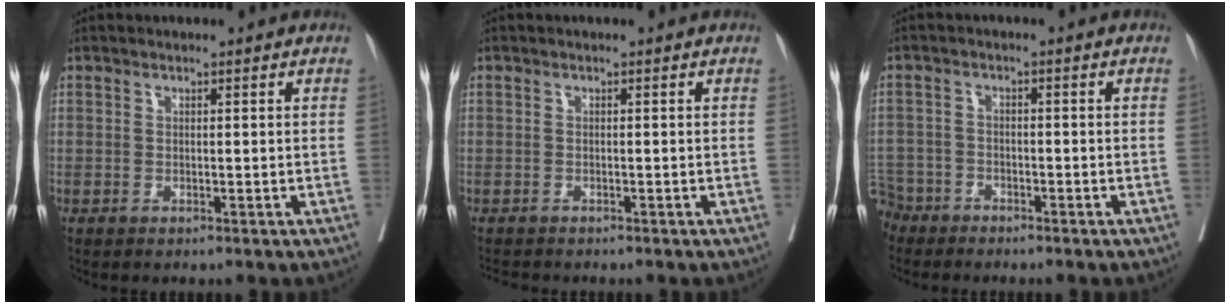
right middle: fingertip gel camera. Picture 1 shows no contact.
{"total": 2.8, "force": [-2.6, 0.7, 0.9], "torque": [-0.014, -0.007, -0.039]}
{"total": 5.4, "force": [-4.7, 2.5, -0.4], "torque": [0.009, -0.003, -0.095]}